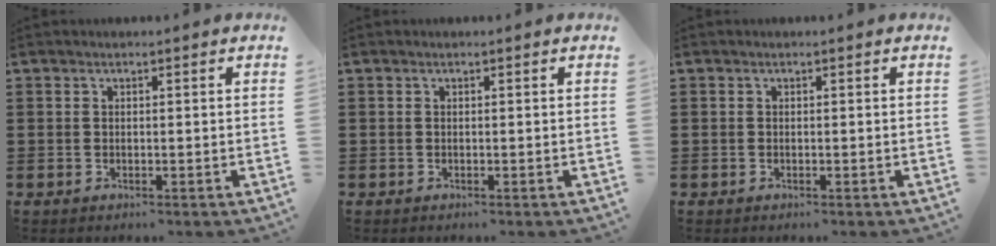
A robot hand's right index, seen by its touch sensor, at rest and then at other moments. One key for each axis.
{"total": 0.0}
{"total": 0.0}